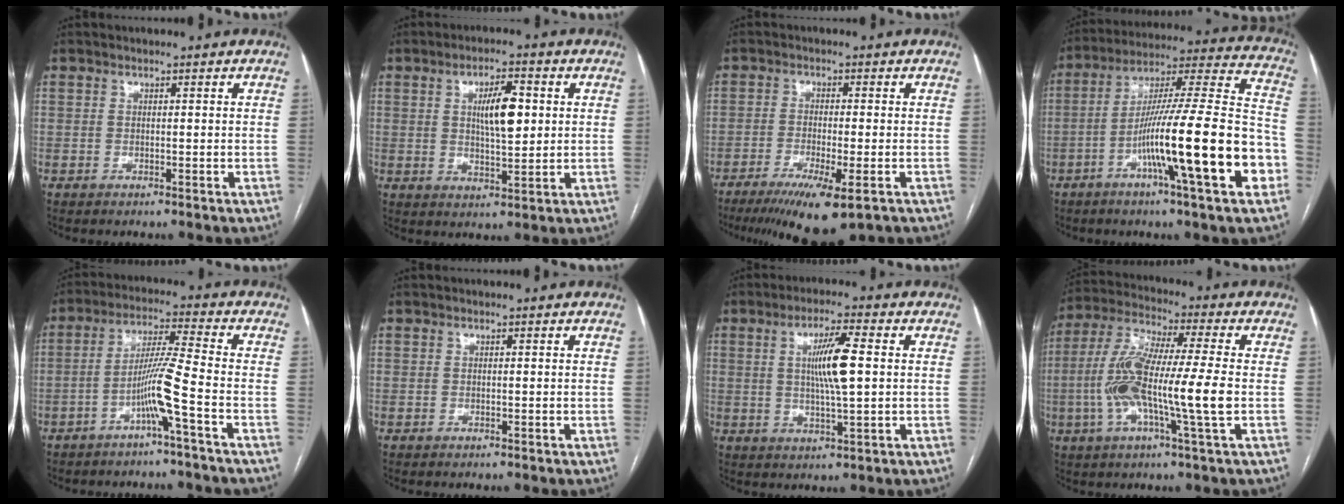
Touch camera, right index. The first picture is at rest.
{"total": 7.2, "force": [1.5, 2.0, 6.8], "torque": [-0.116, 0.006, 0.029]}
{"total": 10.9, "force": [-6.9, 1.4, 8.3], "torque": [-0.131, -0.028, -0.105]}
{"total": 22.8, "force": [-7.9, 0.6, 21.4], "torque": [-0.310, -0.004, -0.130]}
{"total": 7.1, "force": [-3.1, -1.6, 6.2], "torque": [-0.122, 0.010, -0.061]}
{"total": 0.0}
{"total": 7.9, "force": [1.1, 0.5, 7.8], "torque": [-0.144, 0.000, 0.019]}
{"total": 14.5, "force": [-2.1, 0.4, 14.4], "torque": [-0.284, 0.004, -0.047]}